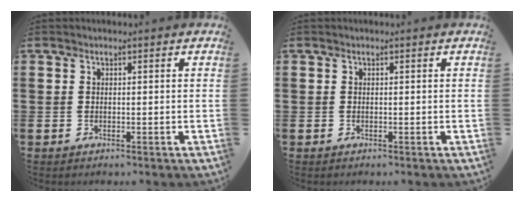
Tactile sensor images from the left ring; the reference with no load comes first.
{"total": 0.0}